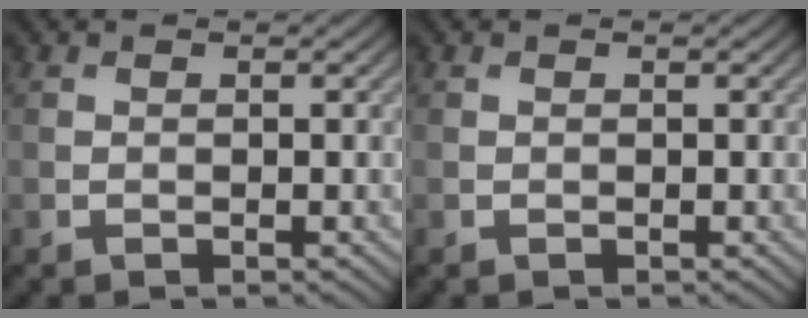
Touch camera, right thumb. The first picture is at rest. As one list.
[{"total": 0.0}]